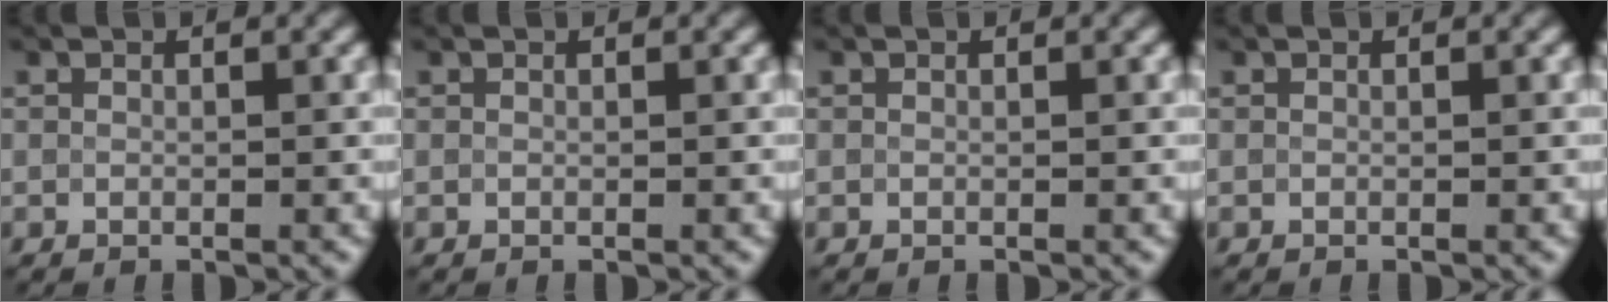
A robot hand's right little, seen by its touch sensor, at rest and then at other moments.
{"total": 0.0}
{"total": 0.0}
{"total": 0.0}